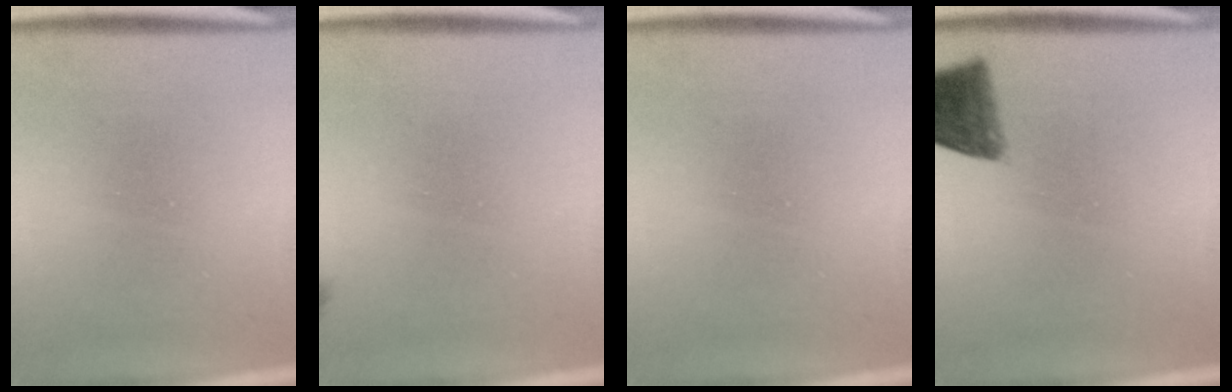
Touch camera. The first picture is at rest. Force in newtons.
{"total": 0.9}
{"total": 0.0}
{"total": 6.4}